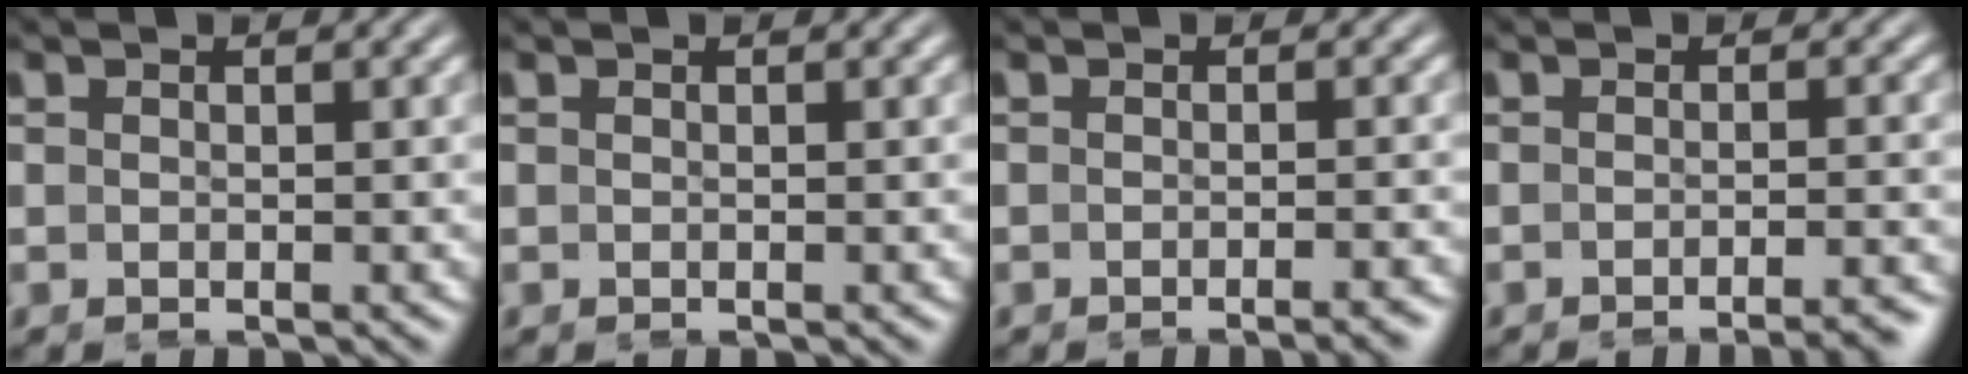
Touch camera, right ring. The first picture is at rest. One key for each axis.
{"total": 0.0}
{"total": 1.9, "fx": -1.7, "fy": 0.0, "fz": 0.9, "tx": -0.012, "ty": 0.004, "tz": -0.029}
{"total": 4.4, "fx": -4.1, "fy": 0.5, "fz": 1.5, "tx": -0.011, "ty": 0.000, "tz": -0.064}